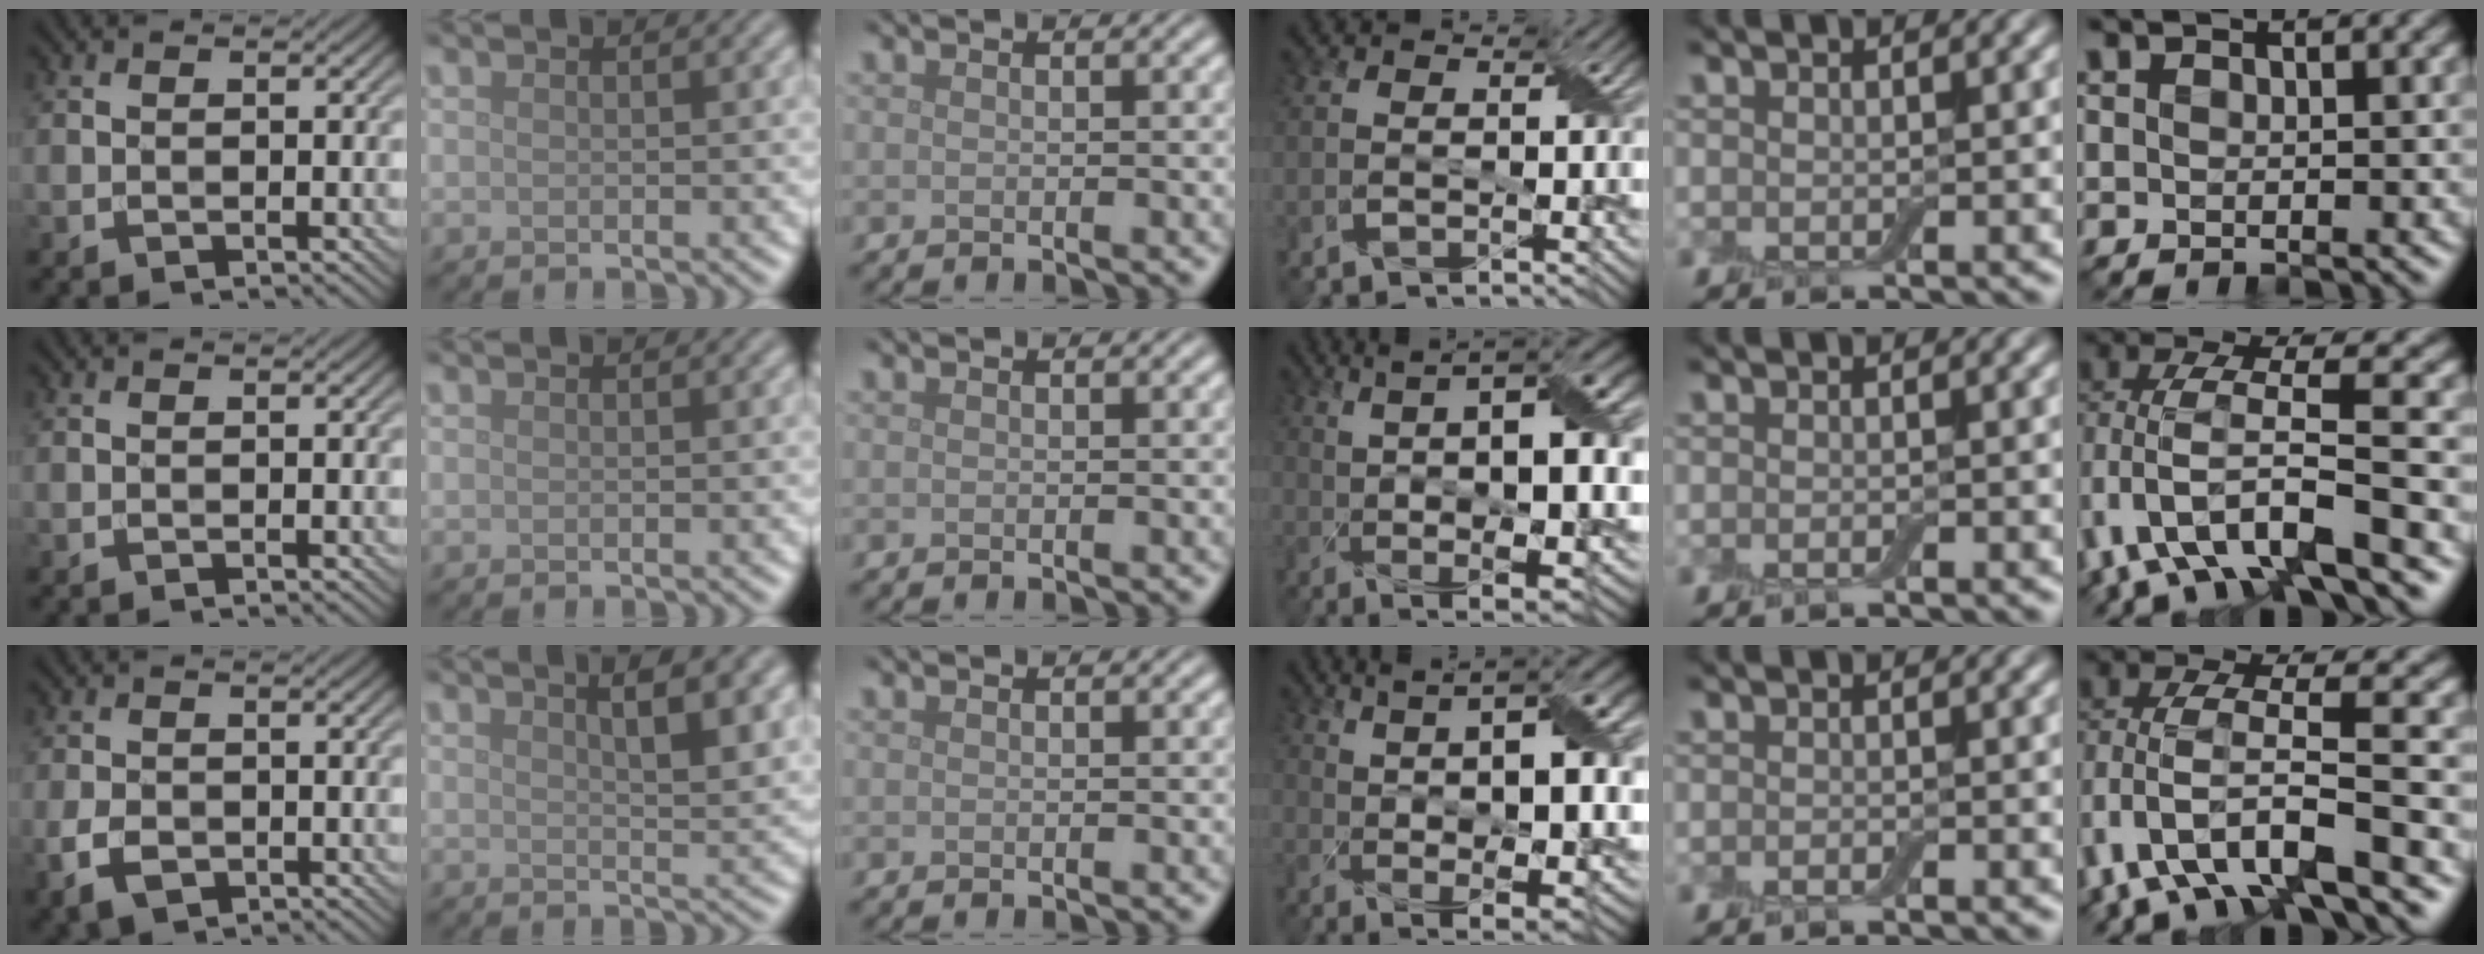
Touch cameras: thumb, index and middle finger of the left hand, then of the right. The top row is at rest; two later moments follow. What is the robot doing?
{"motion": "peel", "object": "bubble wrap"}